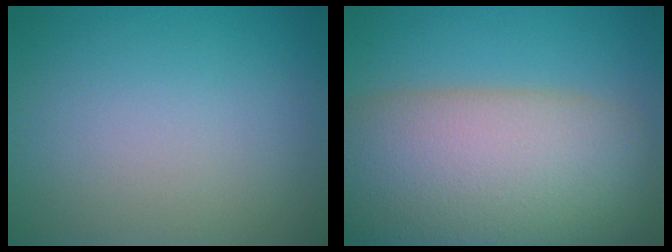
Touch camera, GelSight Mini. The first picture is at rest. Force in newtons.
{"total": 14.6, "press": 14.6, "slide": 0.8}